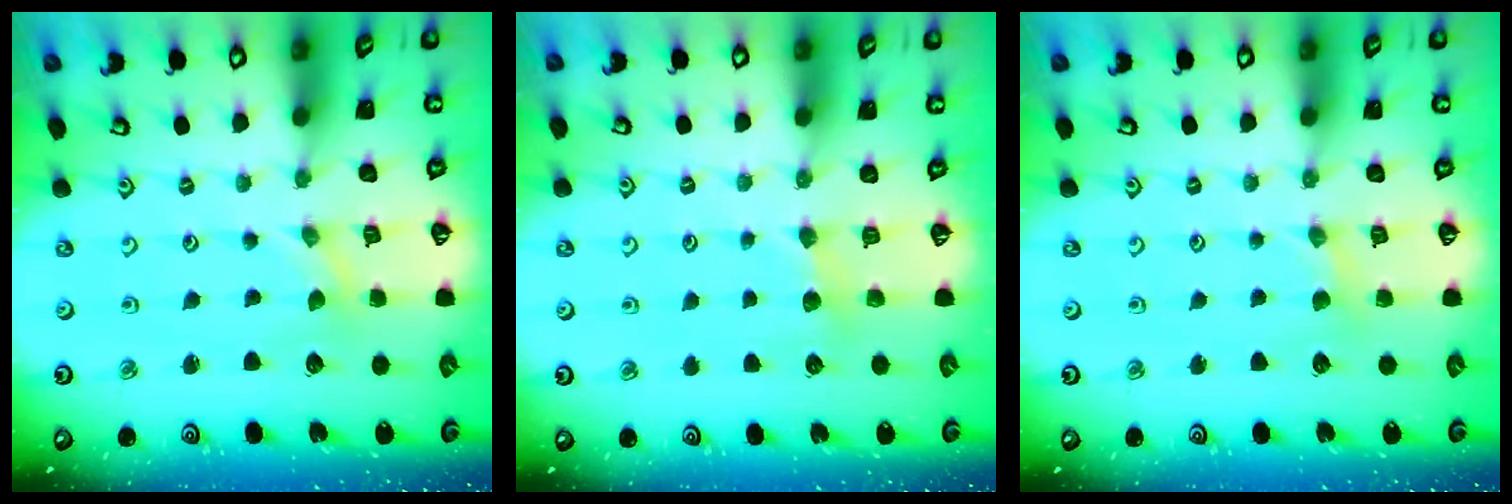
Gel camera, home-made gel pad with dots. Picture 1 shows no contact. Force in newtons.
{"total": 4.8, "press": 4.7, "slide": 0.6}
{"total": 2.7, "press": 2.7, "slide": 0.3}